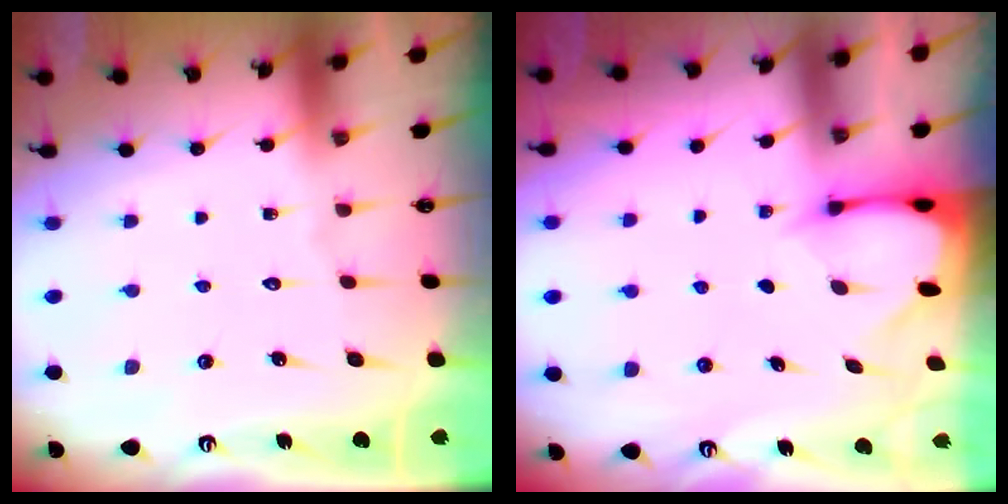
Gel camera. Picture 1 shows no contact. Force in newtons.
{"total": 2.4, "press": 2.4, "slide": 0.3}